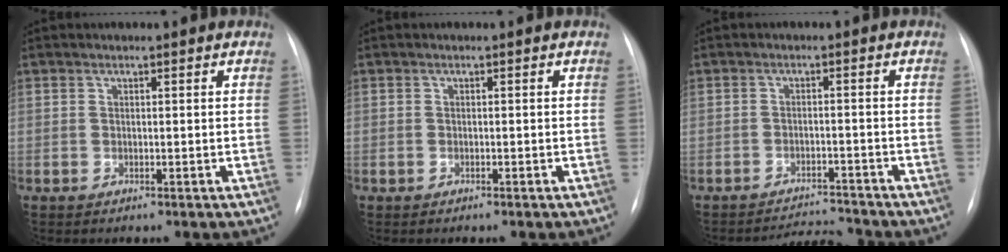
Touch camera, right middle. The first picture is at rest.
{"total": 0.6, "force": [-0.4, 0.4, 0.2], "torque": [-0.005, 0.002, -0.007]}
{"total": 3.7, "force": [-3.5, -1.0, -0.5], "torque": [0.003, -0.008, -0.054]}